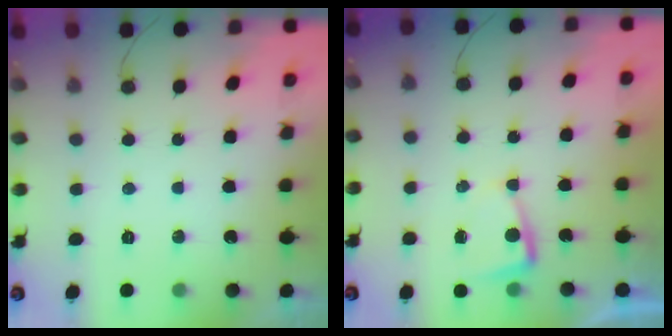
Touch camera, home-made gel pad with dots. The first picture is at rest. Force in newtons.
{"total": 2.4, "press": 2.3, "slide": 0.4}